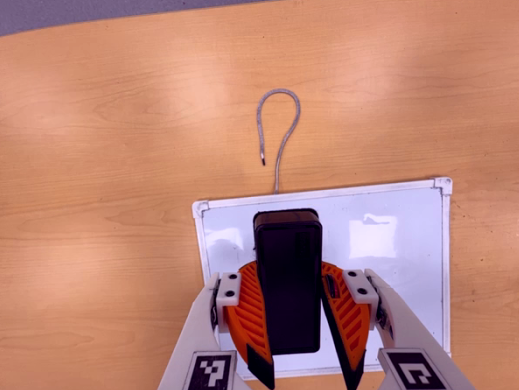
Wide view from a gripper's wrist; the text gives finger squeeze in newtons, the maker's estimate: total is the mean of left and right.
{"total": 12.0, "left": 11.0, "right": 13.0}